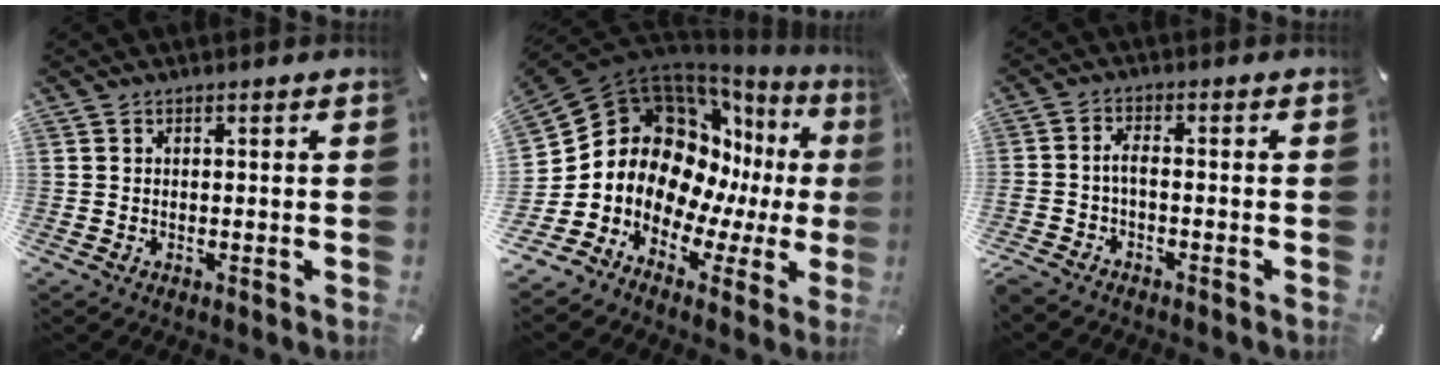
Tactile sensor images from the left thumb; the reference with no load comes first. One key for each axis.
{"total": 16.2, "fx": 2.6, "fy": 13.7, "fz": 8.3, "tx": -0.154, "ty": -0.066, "tz": 0.066}
{"total": 3.3, "fx": -2.0, "fy": 1.0, "fz": 2.4, "tx": -0.064, "ty": 0.003, "tz": -0.044}